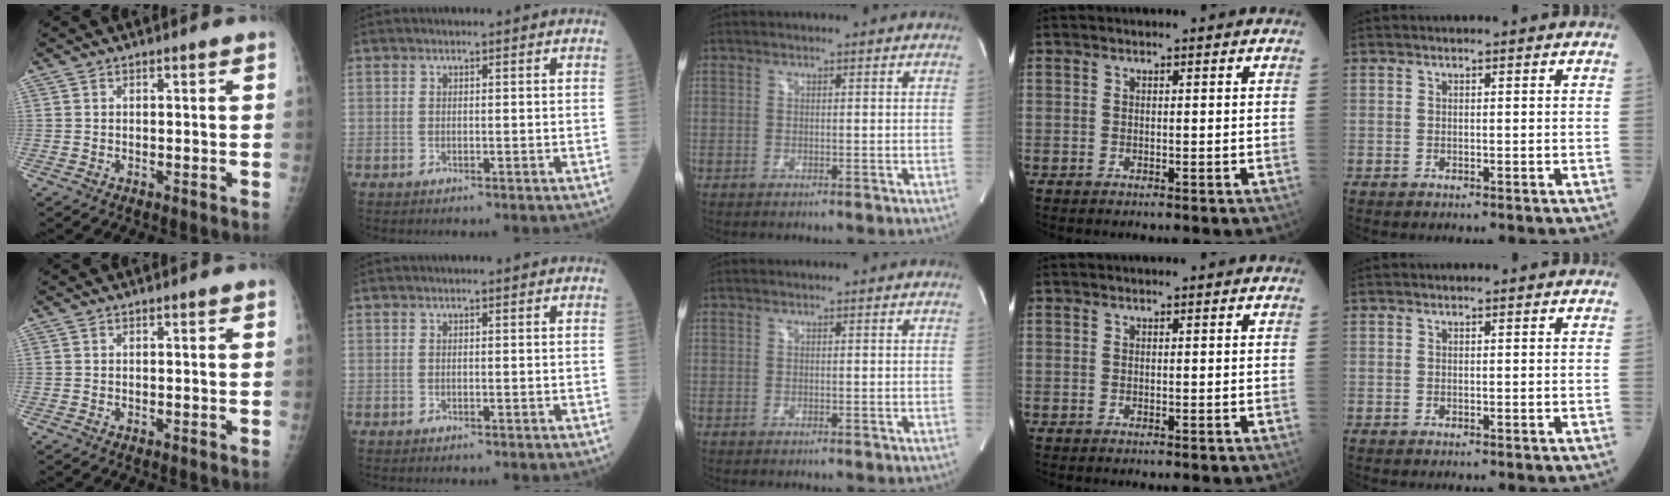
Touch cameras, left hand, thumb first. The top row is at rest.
{}